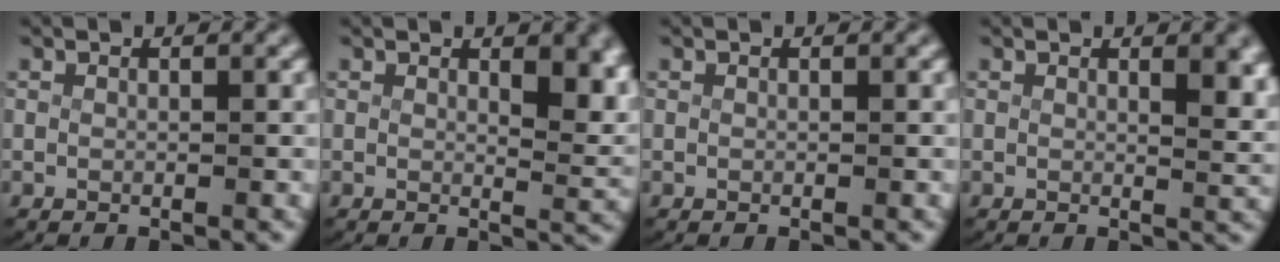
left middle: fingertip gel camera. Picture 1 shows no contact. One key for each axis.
{"total": 3.8, "fx": 1.8, "fy": 1.4, "fz": 3.1, "tx": -0.030, "ty": -0.018, "tz": 0.030}
{"total": 0.0}
{"total": 2.3, "fx": 1.3, "fy": 0.4, "fz": 1.8, "tx": -0.019, "ty": -0.012, "tz": 0.021}